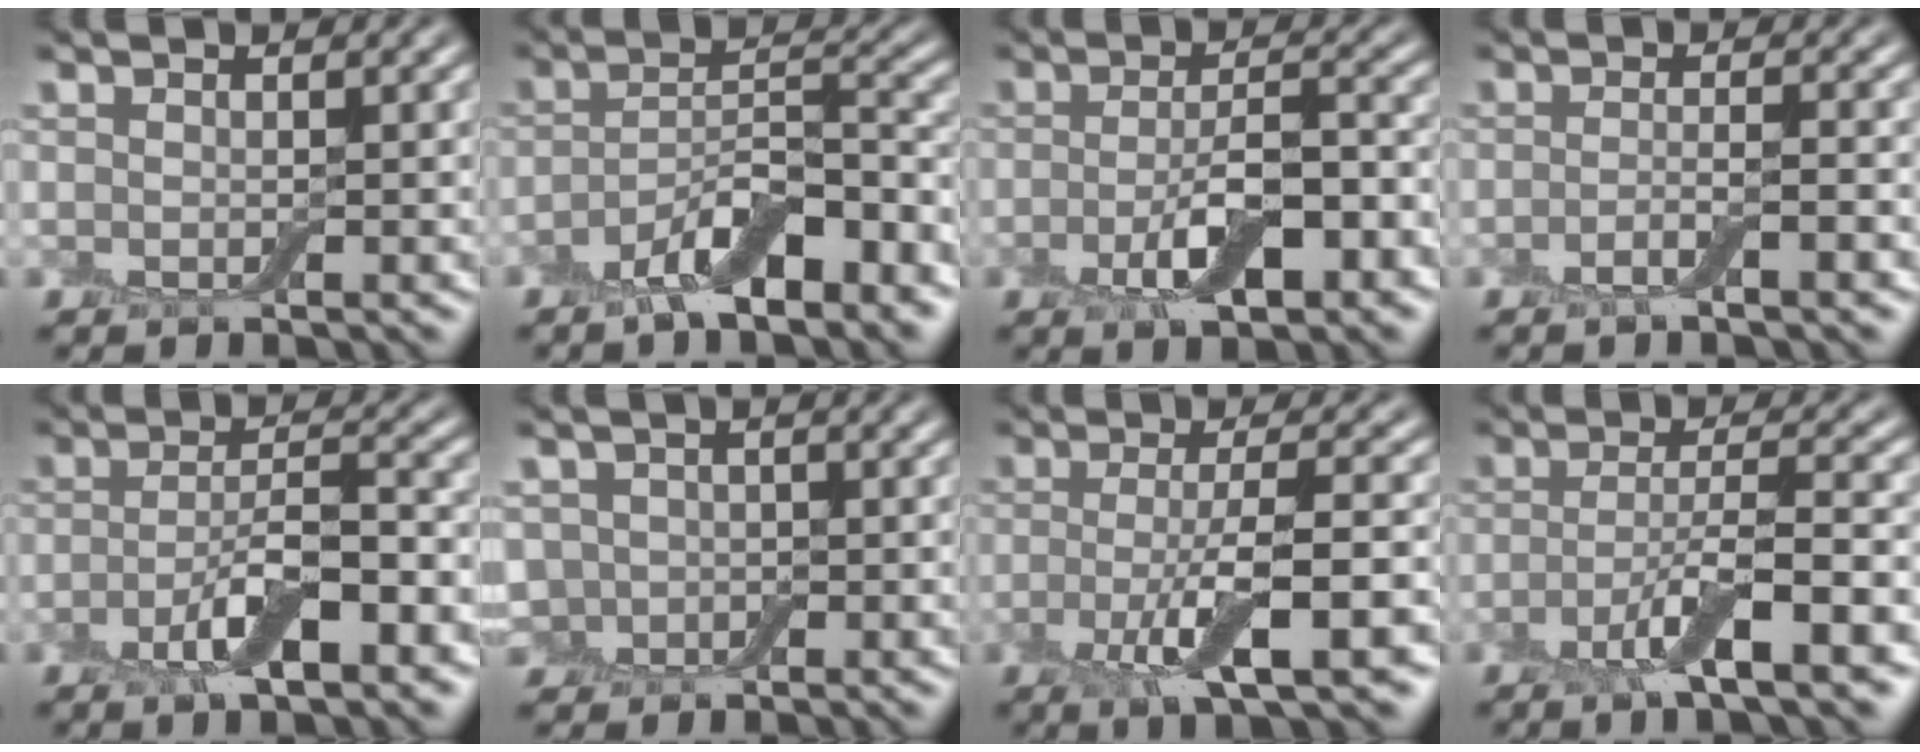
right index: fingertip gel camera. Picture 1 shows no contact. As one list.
[{"total": 7.0, "force": [-4.0, 2.3, 5.2], "torque": [-0.089, 0.005, -0.071]}, {"total": 5.8, "force": [-2.1, 2.1, 5.0], "torque": [-0.097, -0.002, -0.038]}, {"total": 2.2, "force": [-1.2, 0.4, 1.9], "torque": [-0.031, 0.002, -0.028]}, {"total": 5.5, "force": [-2.3, 1.7, 4.7], "torque": [-0.090, 0.003, -0.043]}, {"total": 2.2, "force": [-0.5, 2.0, 0.8], "torque": [-0.012, -0.002, -0.013]}, {"total": 6.5, "force": [-1.9, 1.3, 6.1], "torque": [-0.110, -0.005, -0.037]}, {"total": 5.7, "force": [-2.6, 0.8, 5.1], "torque": [-0.087, 0.001, -0.055]}]